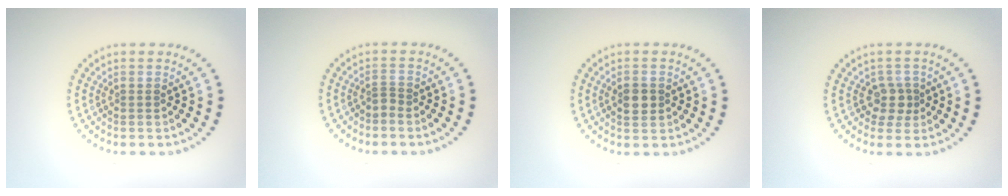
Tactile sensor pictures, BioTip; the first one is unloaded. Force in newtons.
{"total": 0.6, "press": 0.3, "slide": 0.5}
{"total": 2.4, "press": 2.4, "slide": 0.0}
{"total": 2.1, "press": 1.7, "slide": 1.3}